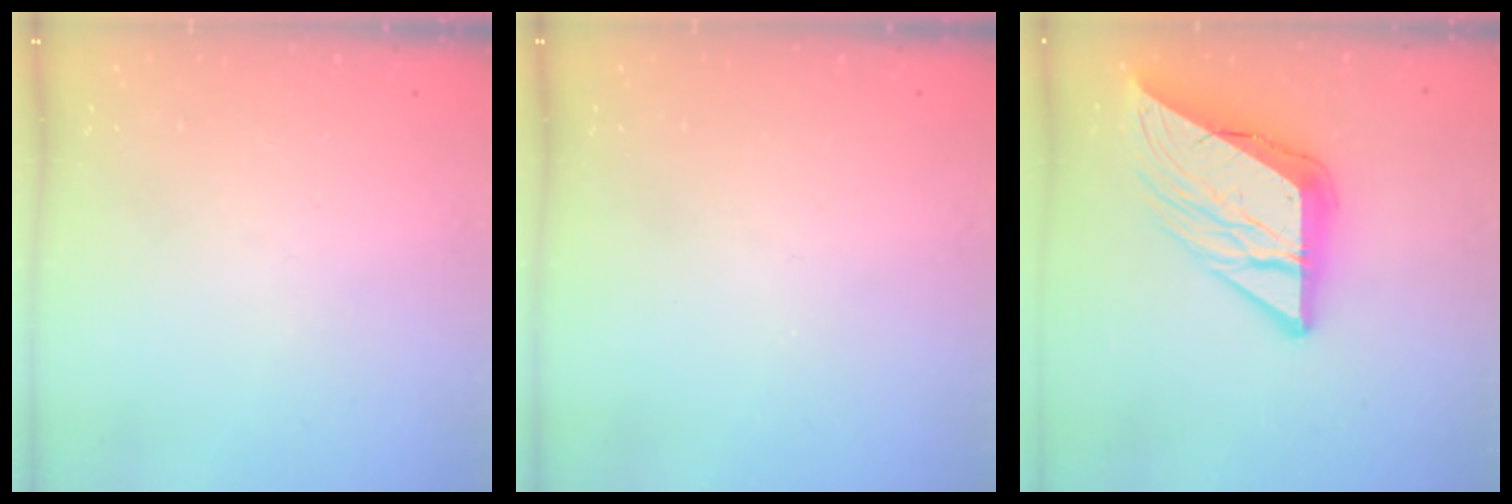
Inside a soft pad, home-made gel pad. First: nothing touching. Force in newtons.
{"total": 0.0}
{"total": 17.8, "press": 17.7, "slide": 2.2}